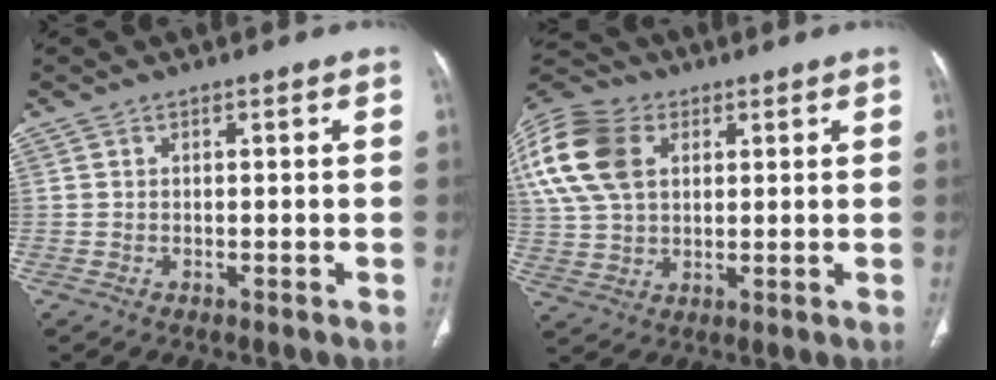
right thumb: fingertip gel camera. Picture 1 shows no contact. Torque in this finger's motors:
{"motor_torque": [0.43, 0.34, 0.61, -0.46, 0.19]}